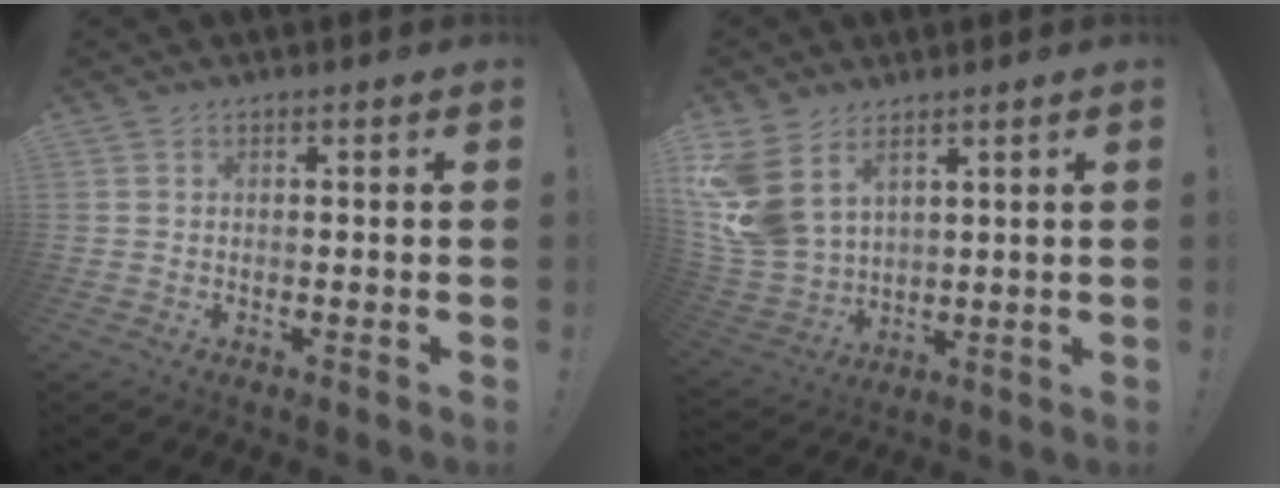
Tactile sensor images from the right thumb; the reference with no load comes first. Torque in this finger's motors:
{"motor_torque": [0.28, 0.37, 1.17, 0.76, 0.15]}